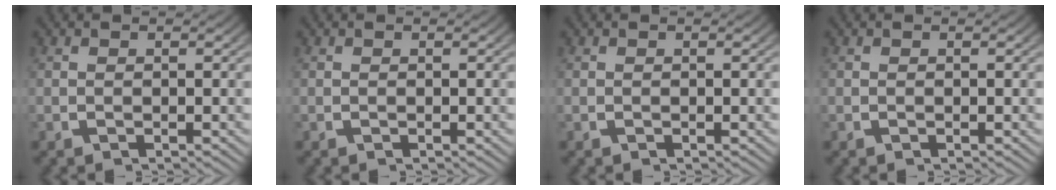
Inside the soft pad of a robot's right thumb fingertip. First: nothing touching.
{"total": 0.0}
{"total": 0.0}
{"total": 0.0}